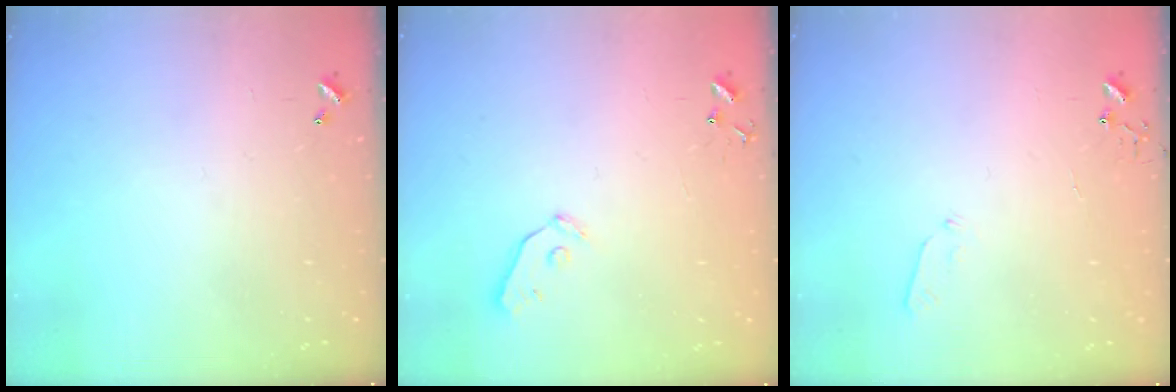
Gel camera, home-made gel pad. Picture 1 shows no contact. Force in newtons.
{"total": 5.7, "press": 5.7, "slide": 0.4}
{"total": 3.8, "press": 3.8, "slide": 0.5}